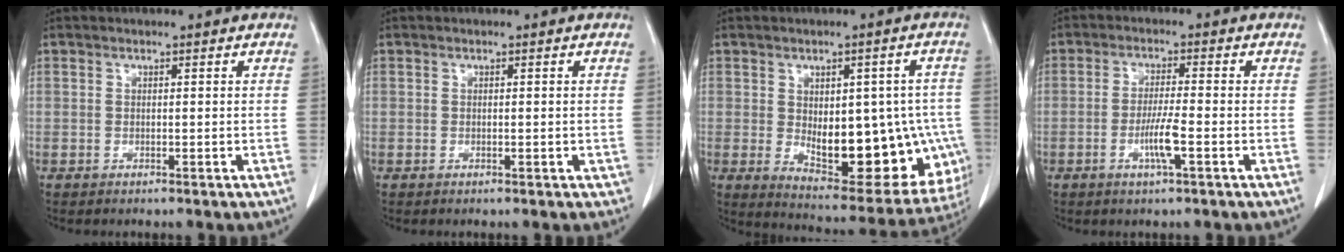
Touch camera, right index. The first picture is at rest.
{"total": 0.7, "force": [-0.3, 0.3, 0.6], "torque": [-0.009, -0.001, -0.002]}
{"total": 19.5, "force": [-3.4, 9.3, 16.8], "torque": [-0.177, 0.014, -0.014]}
{"total": 4.7, "force": [-1.8, 0.0, 4.4], "torque": [-0.085, -0.007, -0.034]}